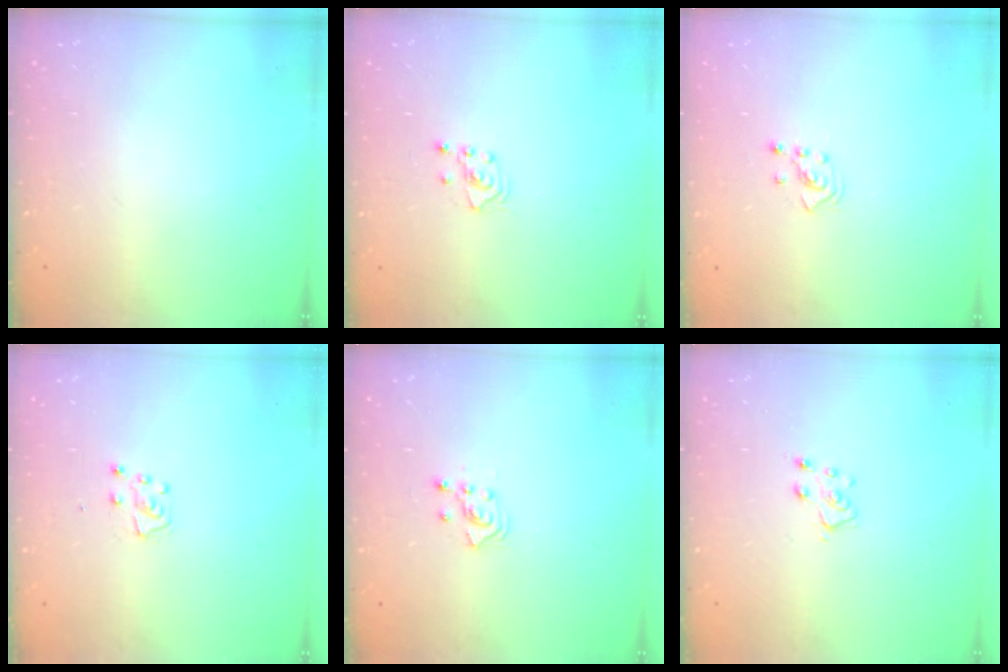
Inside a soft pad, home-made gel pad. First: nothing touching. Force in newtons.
{"total": 2.1, "press": 2.1, "slide": 0.1}
{"total": 2.1, "press": 2.1, "slide": 0.3}
{"total": 5.1, "press": 5.0, "slide": 0.6}
{"total": 2.5, "press": 2.3, "slide": 1.0}
{"total": 5.7, "press": 5.7, "slide": 0.5}